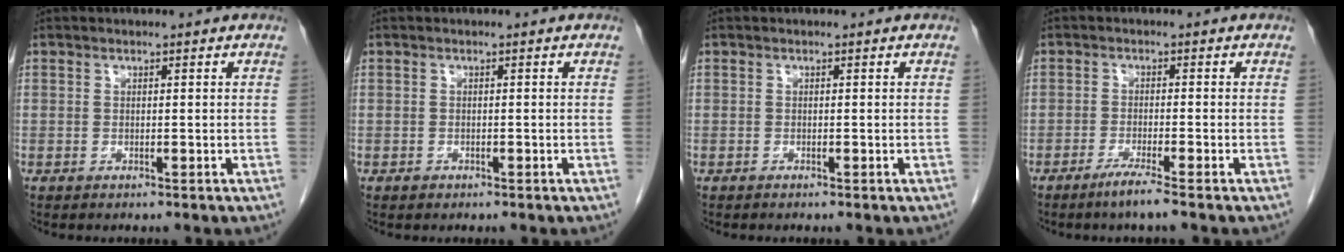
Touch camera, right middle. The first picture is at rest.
{"total": 0.6, "force": [-0.4, 0.4, 0.1], "torque": [-0.004, 0.001, -0.006]}
{"total": 0.0}
{"total": 3.2, "force": [-2.3, -0.7, 2.1], "torque": [-0.045, -0.008, -0.047]}